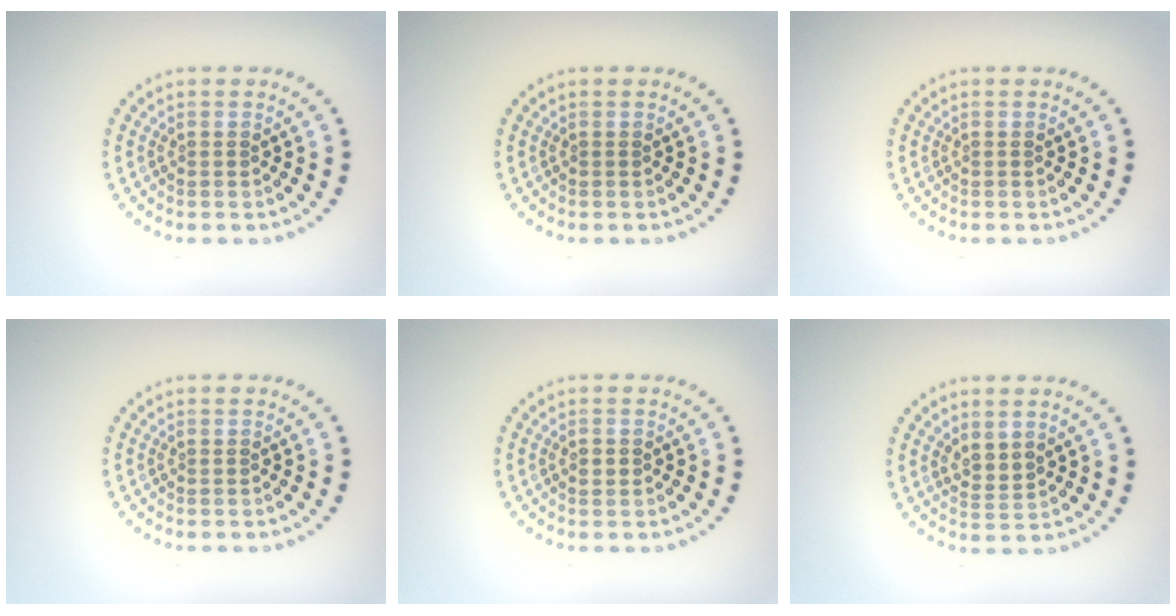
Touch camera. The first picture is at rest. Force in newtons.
{"total": 0.0}
{"total": 0.0}
{"total": 0.0}
{"total": 1.1, "press": 1.1, "slide": 0.1}
{"total": 1.8, "press": 1.4, "slide": 1.2}